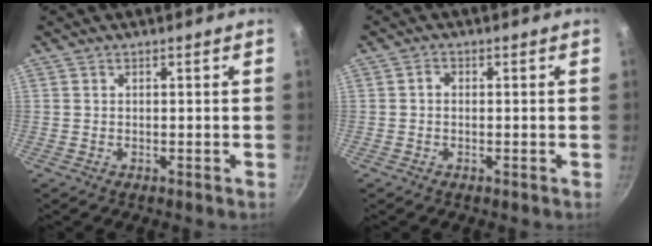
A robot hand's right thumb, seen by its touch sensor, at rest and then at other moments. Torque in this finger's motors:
{"motor_torque": [0.19, 0.53, 0.30, -0.12, 0.00]}